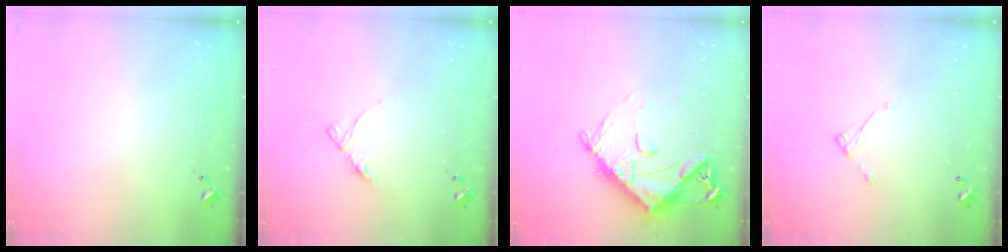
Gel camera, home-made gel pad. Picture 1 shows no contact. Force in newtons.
{"total": 6.9, "press": 6.8, "slide": 0.7}
{"total": 13.6, "press": 13.5, "slide": 1.4}
{"total": 7.3, "press": 7.3, "slide": 0.5}